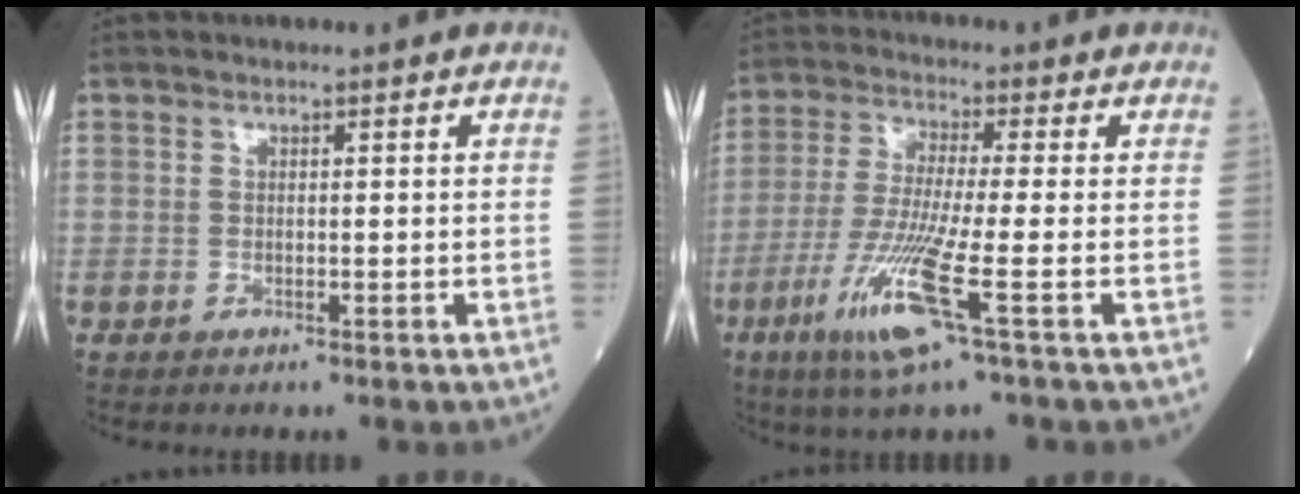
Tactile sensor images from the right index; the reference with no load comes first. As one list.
[{"total": 10.5, "force": [-4.3, -0.7, 9.5], "torque": [-0.202, -0.029, -0.090]}]